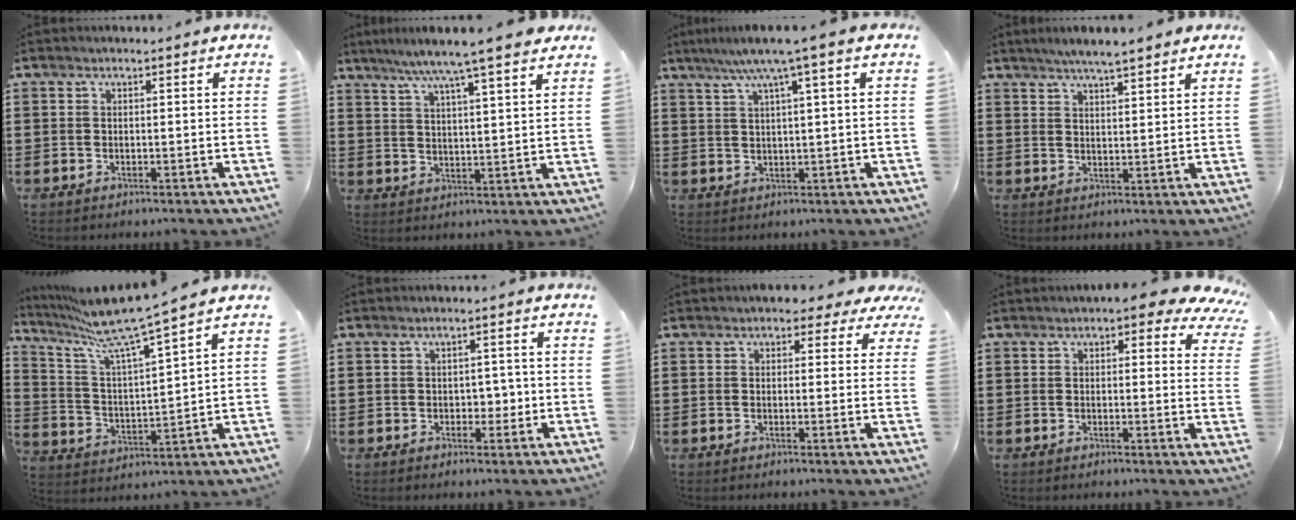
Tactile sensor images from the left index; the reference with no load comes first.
{"total": 6.8, "force": [5.4, -0.8, 3.9], "torque": [-0.092, -0.021, 0.091]}
{"total": 5.6, "force": [3.1, -0.4, 4.6], "torque": [-0.099, -0.001, 0.048]}
{"total": 3.8, "force": [3.5, 0.1, 1.6], "torque": [-0.041, -0.004, 0.061]}
{"total": 9.2, "force": [7.7, -0.1, 5.0], "torque": [-0.129, -0.049, 0.126]}
{"total": 2.7, "force": [-0.3, 2.0, 1.9], "torque": [-0.033, 0.003, -0.012]}
{"total": 2.4, "force": [1.5, 1.5, 1.2], "torque": [-0.016, 0.003, 0.022]}
{"total": 3.5, "force": [2.5, 1.2, 2.1], "torque": [-0.035, -0.008, 0.040]}